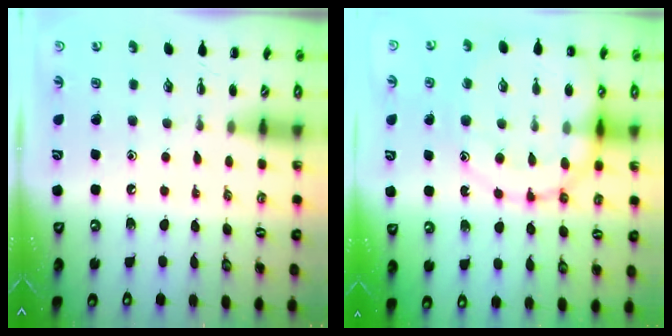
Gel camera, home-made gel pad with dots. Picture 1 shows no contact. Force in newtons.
{"total": 16.6, "press": 16.5, "slide": 2.2}